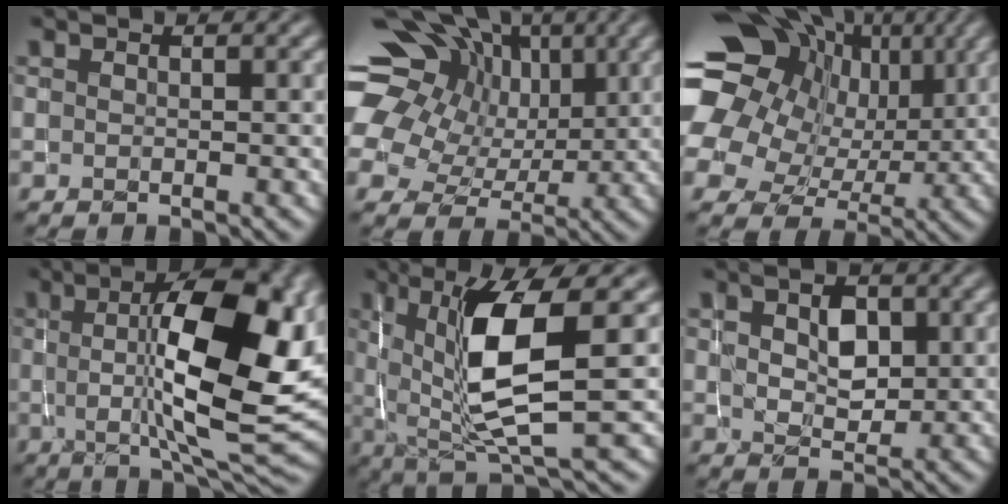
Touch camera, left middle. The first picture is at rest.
{"total": 16.1, "force": [7.1, 12.0, 8.0], "torque": [-0.183, 0.050, 0.102]}
{"total": 19.6, "force": [5.3, 15.8, 10.4], "torque": [-0.225, 0.030, 0.067]}
{"total": 13.3, "force": [1.1, 3.9, 12.6], "torque": [-0.180, 0.001, 0.017]}
{"total": 8.9, "force": [1.2, 2.3, 8.5], "torque": [-0.151, -0.008, 0.026]}
{"total": 3.0, "force": [0.8, 2.1, 2.1], "torque": [-0.040, -0.001, 0.017]}